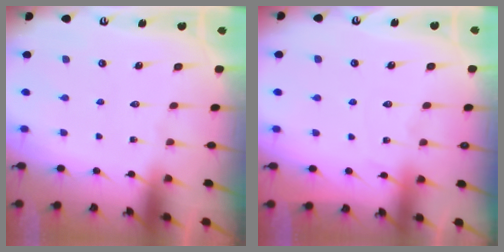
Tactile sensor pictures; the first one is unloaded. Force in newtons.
{"total": 6.5, "press": 6.4, "slide": 0.8}